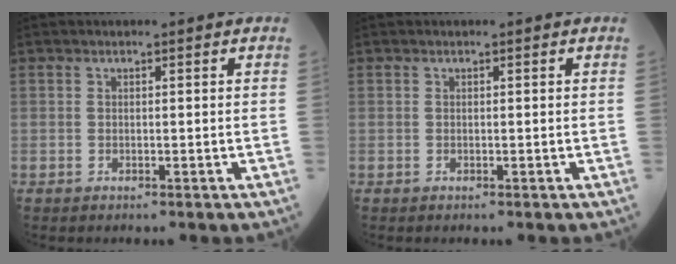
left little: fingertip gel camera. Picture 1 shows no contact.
{"total": 0.0}